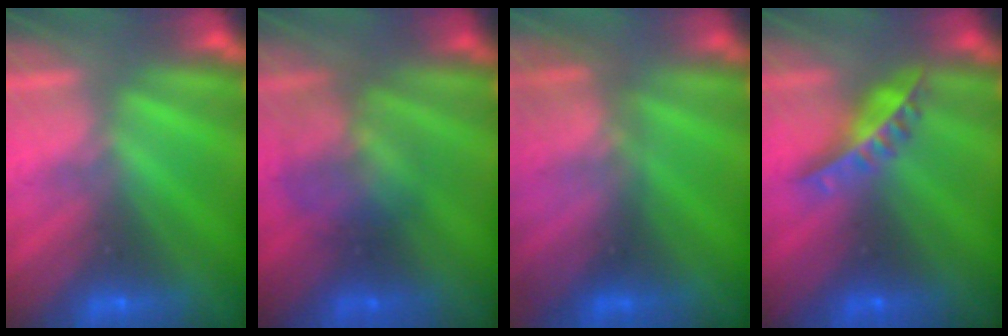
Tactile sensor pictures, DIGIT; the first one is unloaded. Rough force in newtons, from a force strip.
{"total": 2.3}
{"total": 2.8}
{"total": 7.9}